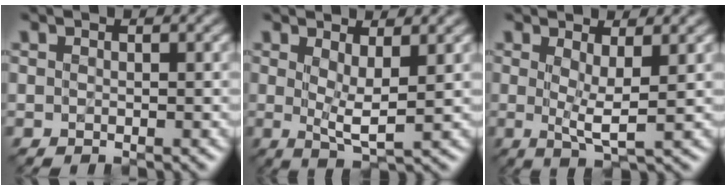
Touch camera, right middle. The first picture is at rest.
{"total": 2.5, "force": [0.6, 0.4, 2.4], "torque": [-0.047, -0.008, 0.013]}
{"total": 2.3, "force": [0.4, 0.0, 2.2], "torque": [-0.046, -0.008, 0.007]}